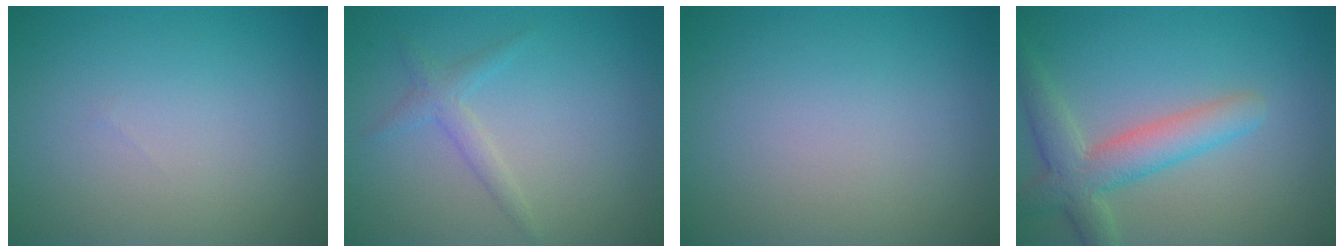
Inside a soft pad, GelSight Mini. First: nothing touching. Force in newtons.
{"total": 1.6, "press": 1.6, "slide": 0.1}
{"total": 0.0}
{"total": 4.6, "press": 4.6, "slide": 0.5}